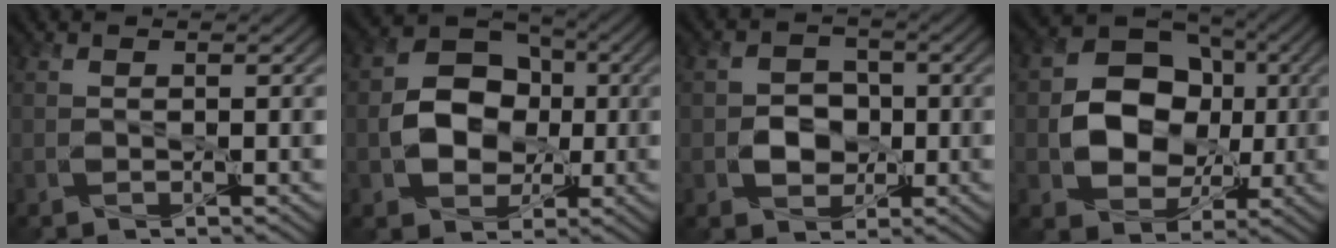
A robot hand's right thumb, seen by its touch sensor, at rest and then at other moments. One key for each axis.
{"total": 8.3, "fx": -0.6, "fy": 6.6, "fz": 5.0, "tx": -0.097, "ty": 0.004, "tz": -0.024}
{"total": 3.9, "fx": -0.7, "fy": 3.3, "fz": 2.0, "tx": -0.028, "ty": -0.002, "tz": -0.020}
{"total": 10.6, "fx": -0.1, "fy": 8.4, "fz": 6.4, "tx": -0.117, "ty": 0.003, "tz": -0.013}